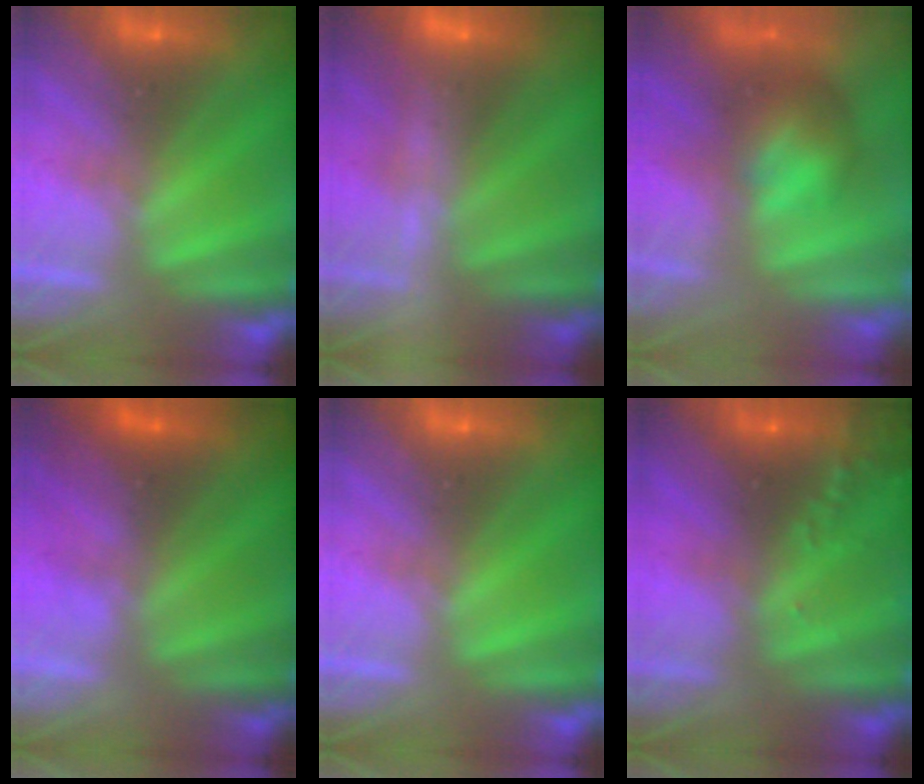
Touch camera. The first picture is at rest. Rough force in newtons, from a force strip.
{"total": 2.2}
{"total": 9.7}
{"total": 3.1}
{"total": 0.0}
{"total": 6.7}